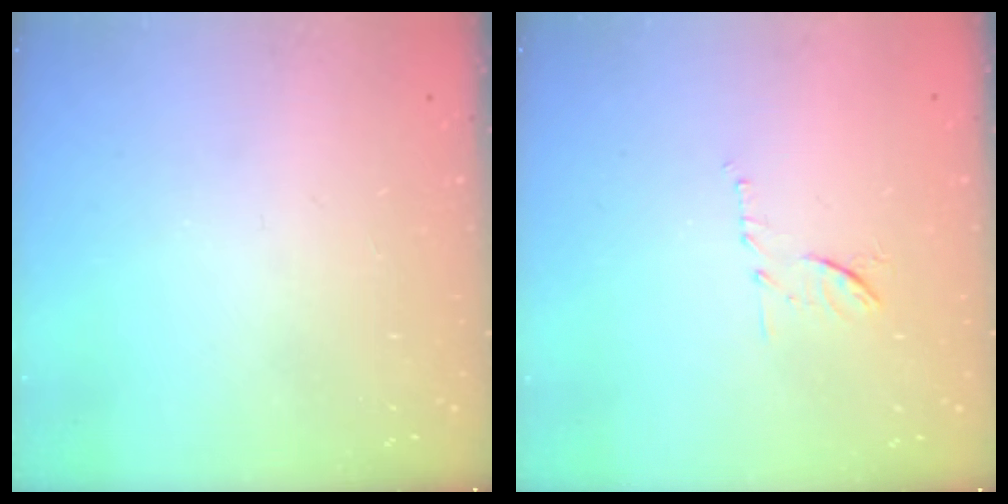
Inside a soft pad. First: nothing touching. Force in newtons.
{"total": 7.8, "press": 7.8, "slide": 0.3}